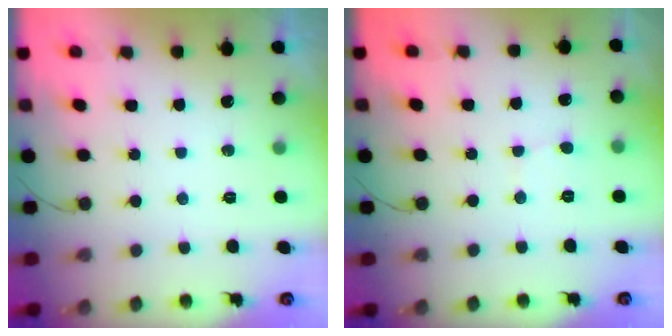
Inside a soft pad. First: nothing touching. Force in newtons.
{"total": 2.6, "press": 2.6, "slide": 0.2}